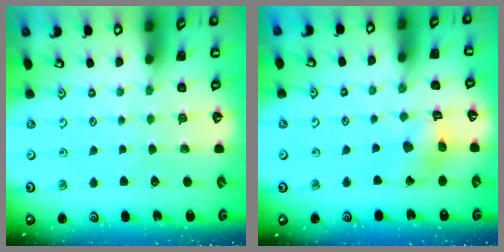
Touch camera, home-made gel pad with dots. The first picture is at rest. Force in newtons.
{"total": 9.6, "press": 9.5, "slide": 1.0}